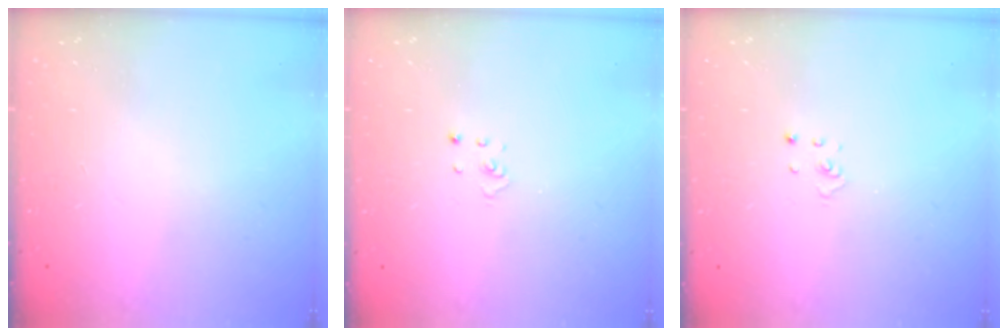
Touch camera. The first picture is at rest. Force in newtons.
{"total": 1.1, "press": 1.1, "slide": 0.1}
{"total": 1.1, "press": 1.1, "slide": 0.1}